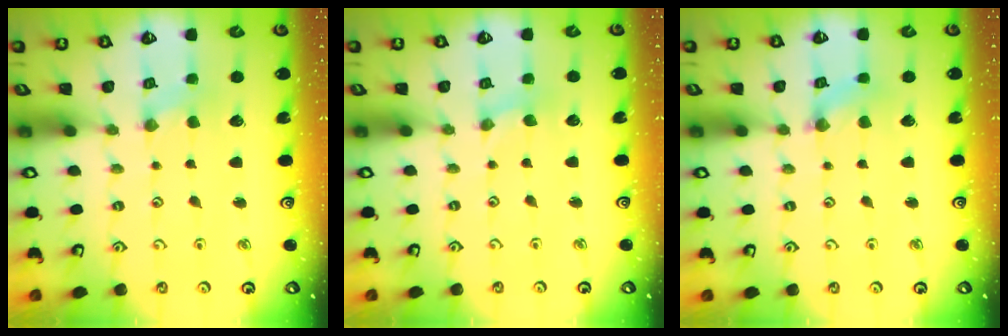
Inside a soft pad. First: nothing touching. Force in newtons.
{"total": 0.0}
{"total": 1.2, "press": 1.2, "slide": 0.3}